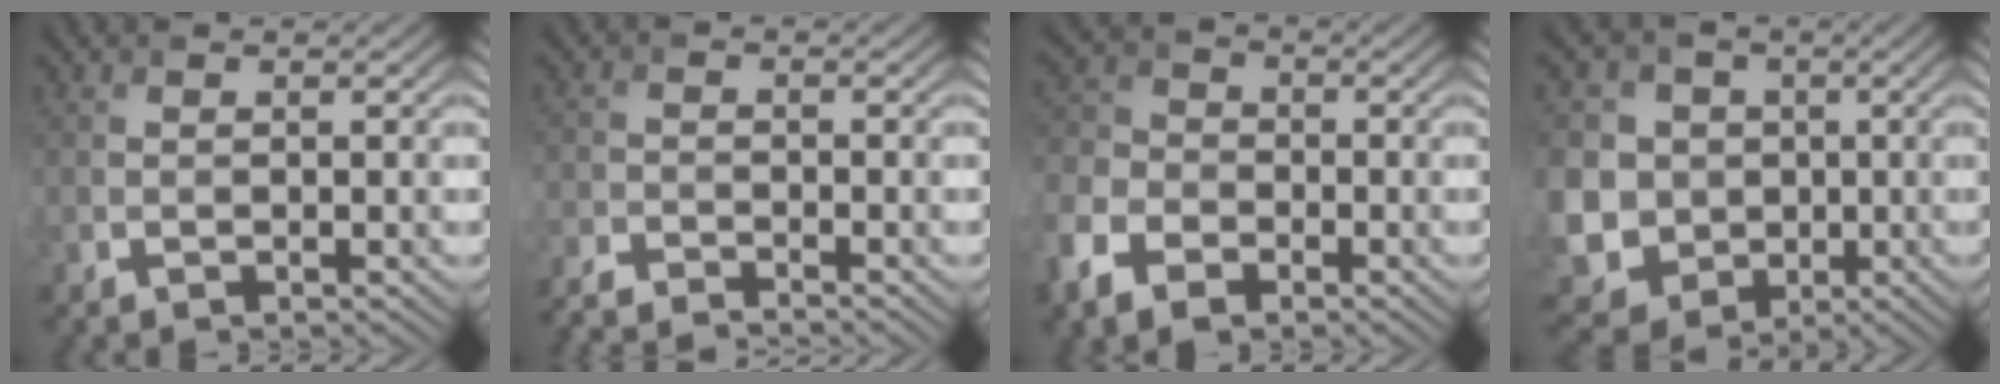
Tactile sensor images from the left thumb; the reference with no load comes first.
{"total": 4.0, "force": [-3.7, 0.1, 1.3], "torque": [-0.030, -0.011, -0.079]}
{"total": 8.5, "force": [-4.2, 5.4, 4.9], "torque": [-0.139, -0.016, -0.102]}
{"total": 14.5, "force": [-1.2, 13.4, 5.2], "torque": [-0.200, -0.011, -0.028]}